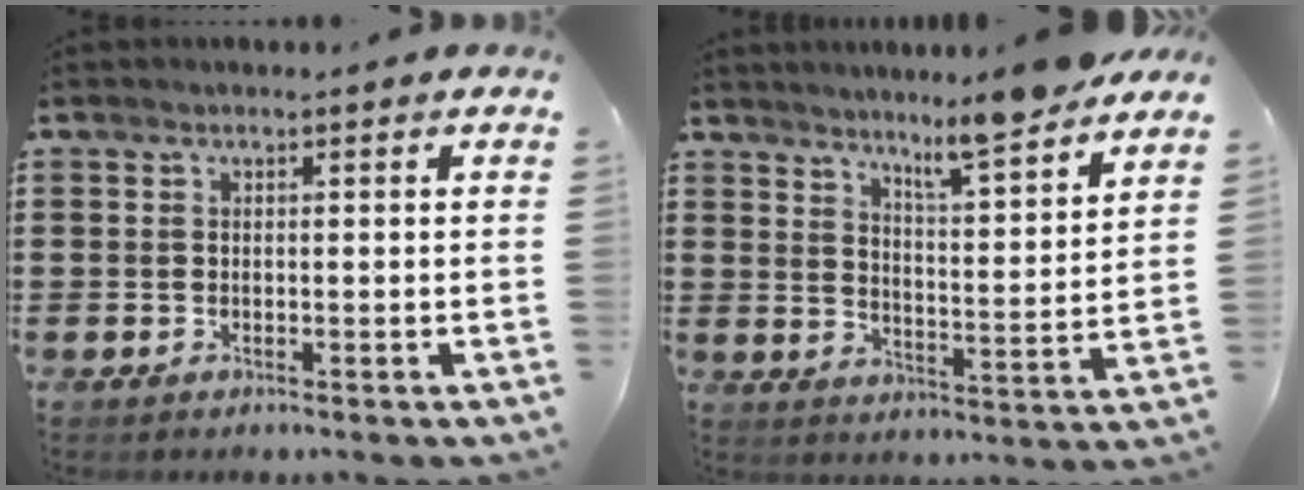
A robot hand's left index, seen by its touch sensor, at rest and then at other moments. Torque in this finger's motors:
{"motor_torque": [2.14, 0.00, 0.64, 0.11]}